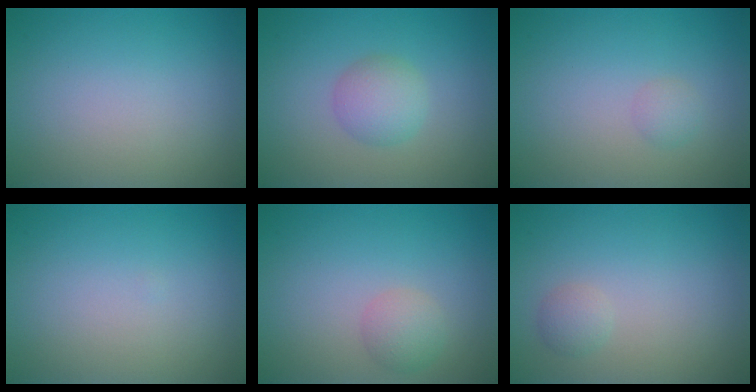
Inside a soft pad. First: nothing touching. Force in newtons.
{"total": 2.6, "press": 2.6, "slide": 0.0}
{"total": 1.0, "press": 1.0, "slide": 0.0}
{"total": 0.0}
{"total": 1.9, "press": 1.9, "slide": 0.1}
{"total": 1.1, "press": 1.1, "slide": 0.0}